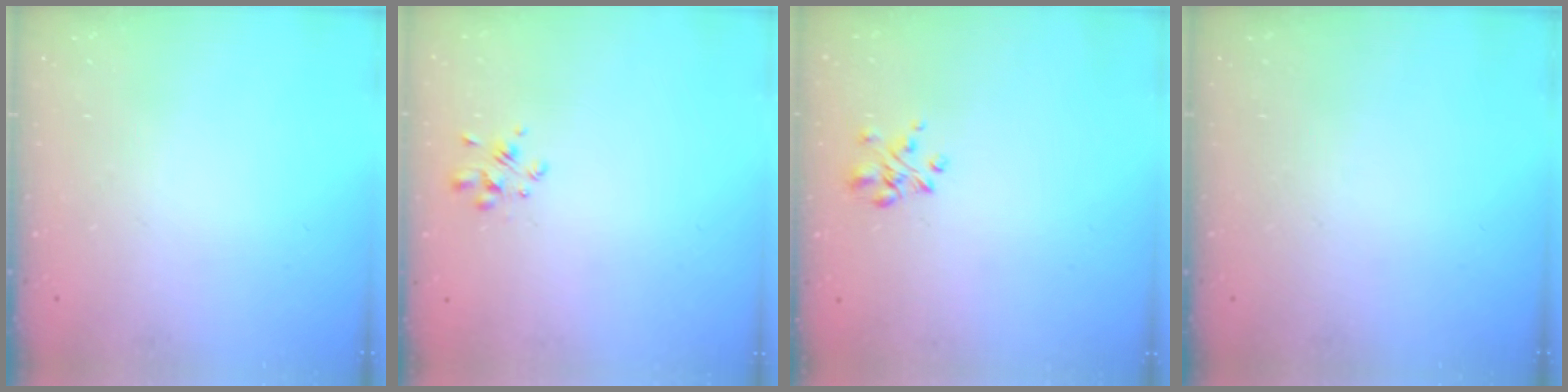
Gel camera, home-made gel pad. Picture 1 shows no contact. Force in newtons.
{"total": 2.4, "press": 2.2, "slide": 0.9}
{"total": 3.1, "press": 3.0, "slide": 1.0}
{"total": 0.0}